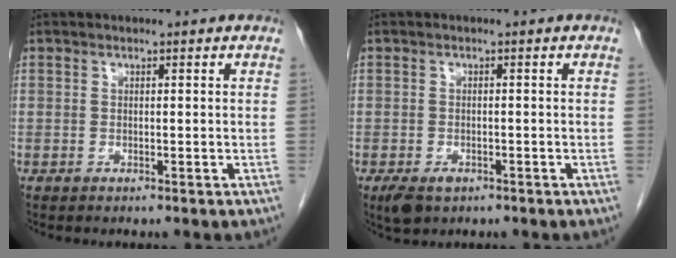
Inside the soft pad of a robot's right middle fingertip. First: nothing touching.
{"total": 3.3, "force": [-1.9, 1.8, 1.9], "torque": [-0.039, -0.006, -0.024]}